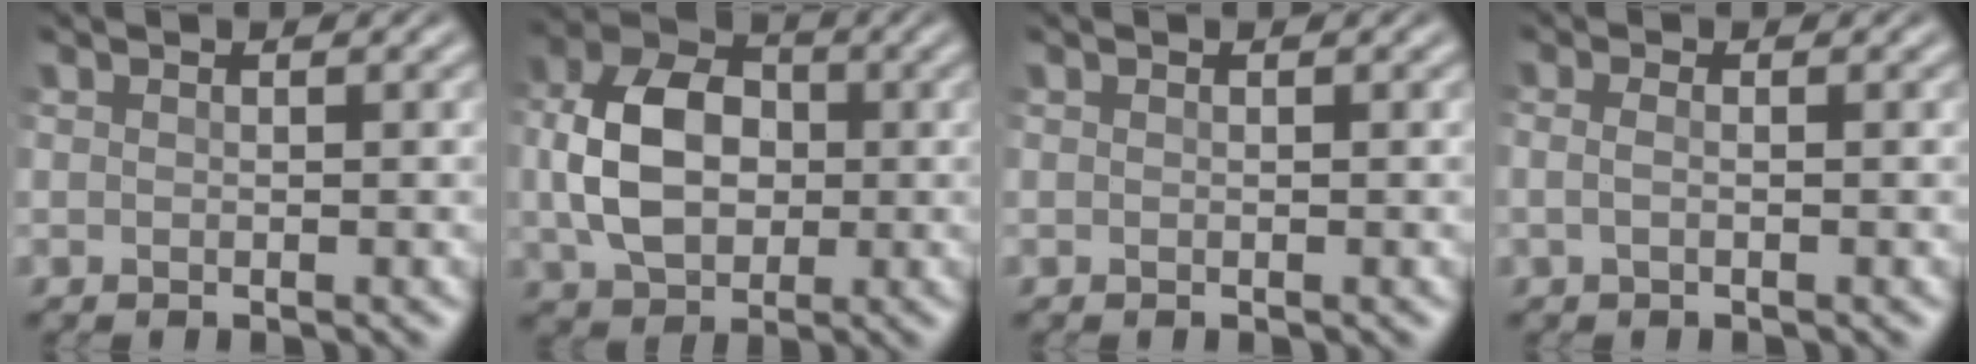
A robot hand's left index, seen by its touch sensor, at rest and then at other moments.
{"total": 7.8, "force": [0.2, 5.7, 5.4], "torque": [-0.113, 0.007, -0.005]}
{"total": 0.0}
{"total": 1.3, "force": [-0.1, 0.6, 1.2], "torque": [-0.024, -0.002, -0.010]}